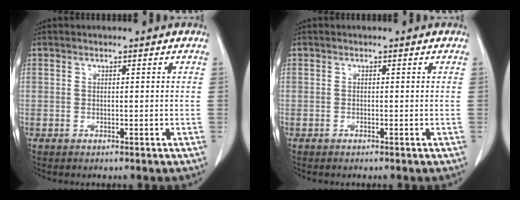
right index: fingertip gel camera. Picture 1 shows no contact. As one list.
[{"total": 0.0}]